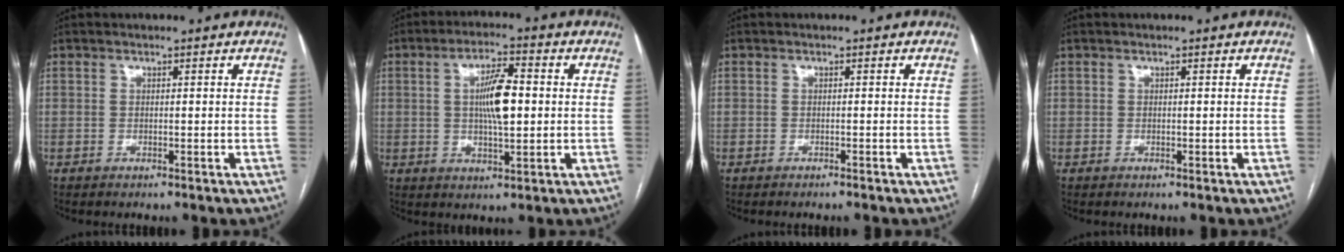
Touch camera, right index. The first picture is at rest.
{"total": 7.8, "force": [0.6, 1.6, 7.6], "torque": [-0.140, 0.009, 0.009]}
{"total": 0.9, "force": [-0.7, -0.4, 0.2], "torque": [-0.004, 0.002, -0.014]}
{"total": 0.0}